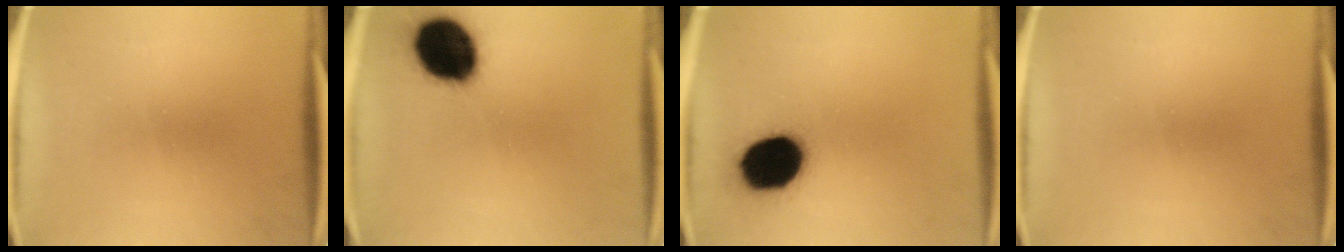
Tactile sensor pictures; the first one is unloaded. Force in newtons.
{"total": 19.3}
{"total": 17.4}
{"total": 0.0}